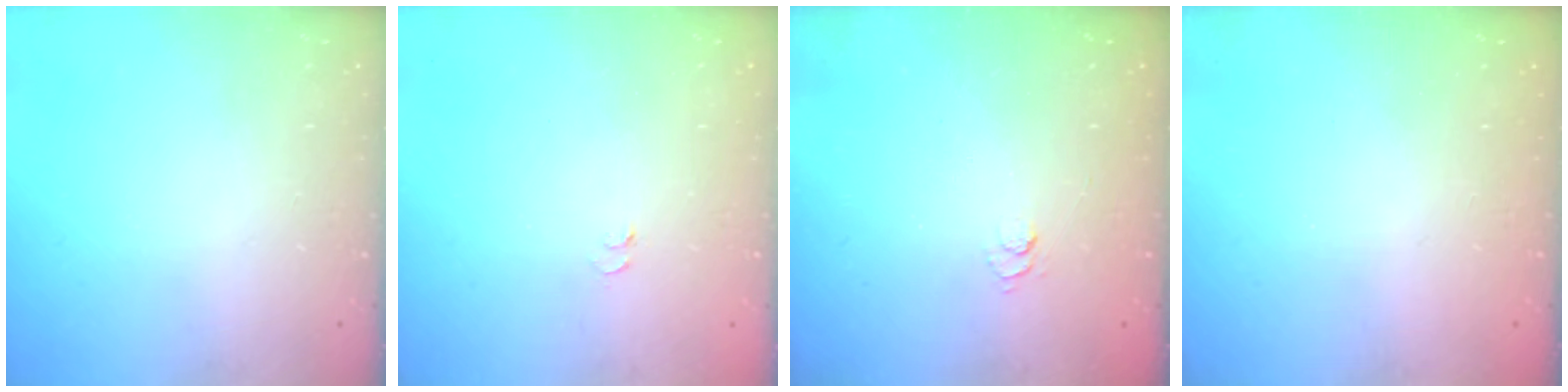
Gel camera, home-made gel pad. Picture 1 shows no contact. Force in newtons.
{"total": 3.3, "press": 3.2, "slide": 0.7}
{"total": 2.7, "press": 2.2, "slide": 1.5}
{"total": 2.5, "press": 2.4, "slide": 0.8}